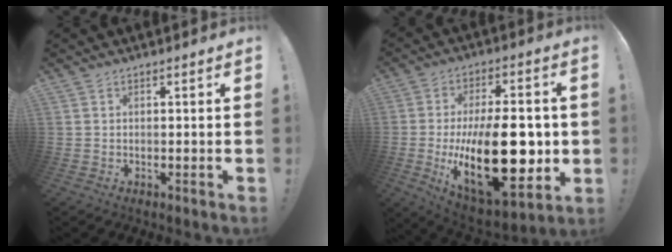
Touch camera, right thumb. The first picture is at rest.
{"total": 28.9, "force": [-2.9, 14.2, 25.0], "torque": [-0.418, -0.010, -0.033]}